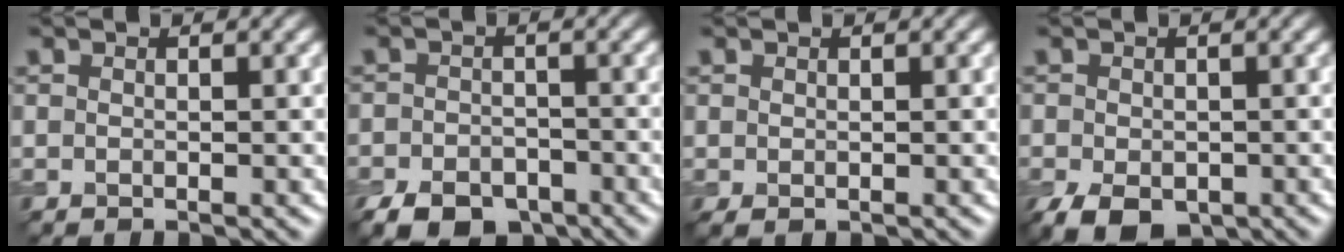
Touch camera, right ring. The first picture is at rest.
{"total": 5.7, "force": [-4.0, 3.1, 2.6], "torque": [-0.042, -0.008, -0.067]}
{"total": 0.6, "force": [-0.1, 0.4, 0.4], "torque": [-0.010, -0.004, -0.001]}
{"total": 4.6, "force": [-2.4, 2.9, 2.8], "torque": [-0.054, -0.016, -0.037]}